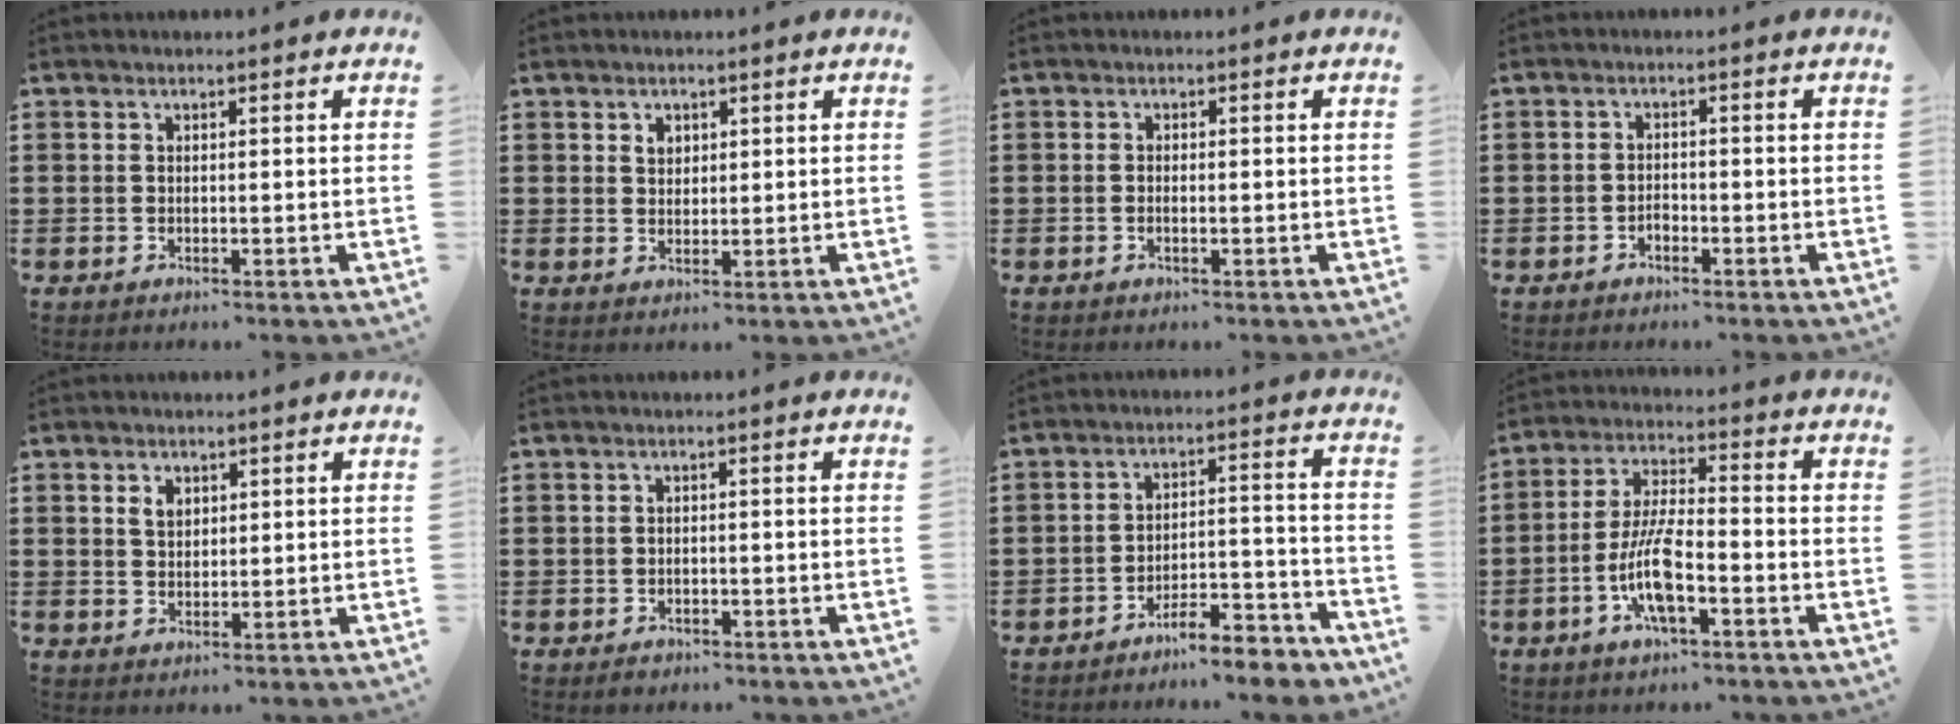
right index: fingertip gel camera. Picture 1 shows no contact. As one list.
[{"total": 1.8, "force": [1.0, 1.4, 0.7], "torque": [-0.017, 0.007, 0.018]}, {"total": 0.7, "force": [-0.2, 0.2, 0.7], "torque": [-0.013, -0.005, -0.002]}, {"total": 1.4, "force": [-1.0, 0.8, 0.5], "torque": [-0.013, -0.002, -0.020]}, {"total": 2.3, "force": [1.1, 1.6, 1.2], "torque": [-0.030, 0.007, 0.020]}, {"total": 1.0, "force": [-0.9, 0.4, 0.1], "torque": [-0.005, 0.001, -0.020]}, {"total": 6.3, "force": [-6.0, 0.5, 1.8], "torque": [-0.026, 0.009, -0.115]}, {"total": 9.0, "force": [-3.4, 2.6, 7.9], "torque": [-0.176, -0.008, -0.069]}]